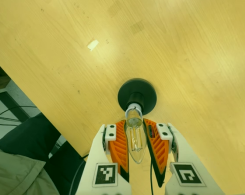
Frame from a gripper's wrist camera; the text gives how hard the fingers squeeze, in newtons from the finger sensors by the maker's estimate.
{"total": 17.5, "left": 17.8, "right": 17.3}